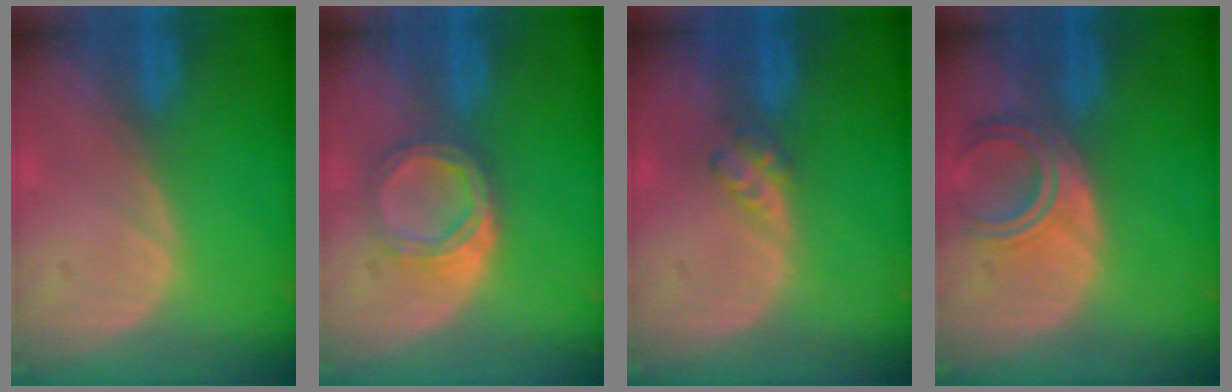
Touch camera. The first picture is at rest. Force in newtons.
{"total": 5.3, "press": 4.9, "slide": 2.0}
{"total": 2.9, "press": 2.5, "slide": 1.5}
{"total": 5.1, "press": 5.0, "slide": 0.5}